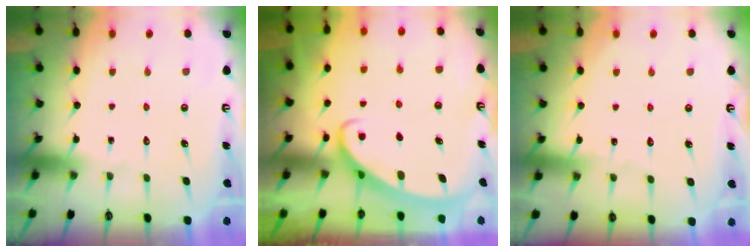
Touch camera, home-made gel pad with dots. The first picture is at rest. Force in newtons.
{"total": 2.4, "press": 2.4, "slide": 0.4}
{"total": 3.6, "press": 3.6, "slide": 0.3}